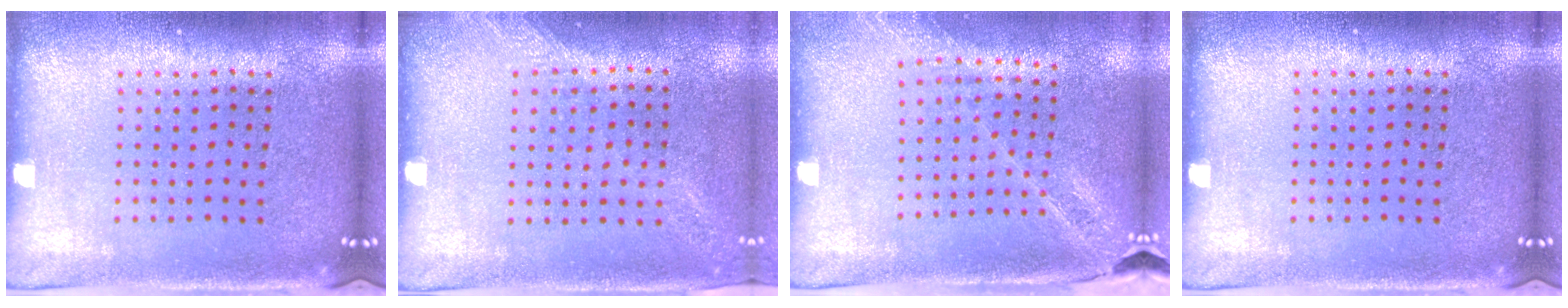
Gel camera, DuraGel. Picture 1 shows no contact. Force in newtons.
{"total": 1.2, "press": 1.2, "slide": 0.4}
{"total": 1.5, "press": 1.4, "slide": 0.4}
{"total": 0.0}